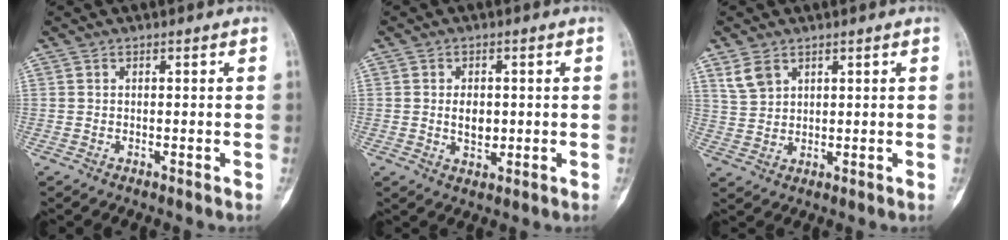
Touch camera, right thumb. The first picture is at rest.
{"total": 4.1, "force": [0.0, 2.8, 3.0], "torque": [-0.037, -0.001, 0.005]}
{"total": 4.4, "force": [2.7, 2.9, 2.0], "torque": [-0.034, -0.009, 0.063]}